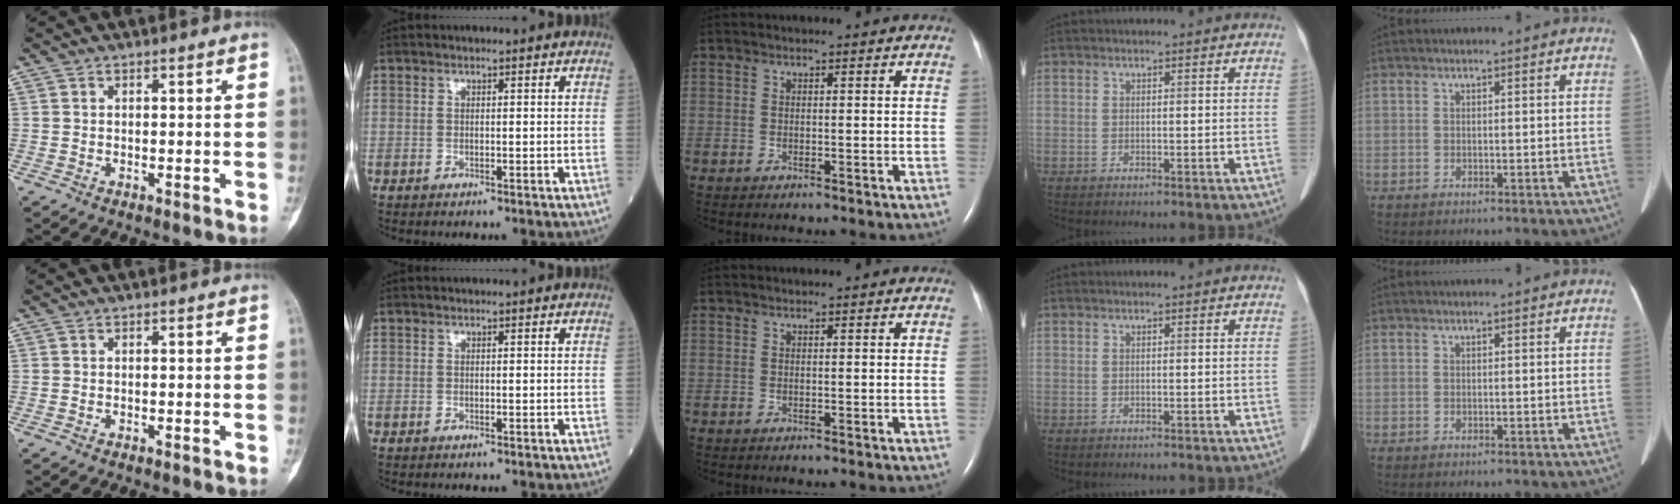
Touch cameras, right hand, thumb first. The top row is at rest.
{}